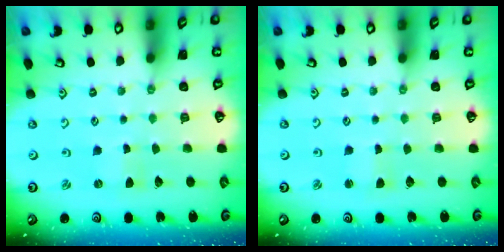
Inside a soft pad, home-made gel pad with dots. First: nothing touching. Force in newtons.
{"total": 2.0, "press": 2.0, "slide": 0.3}